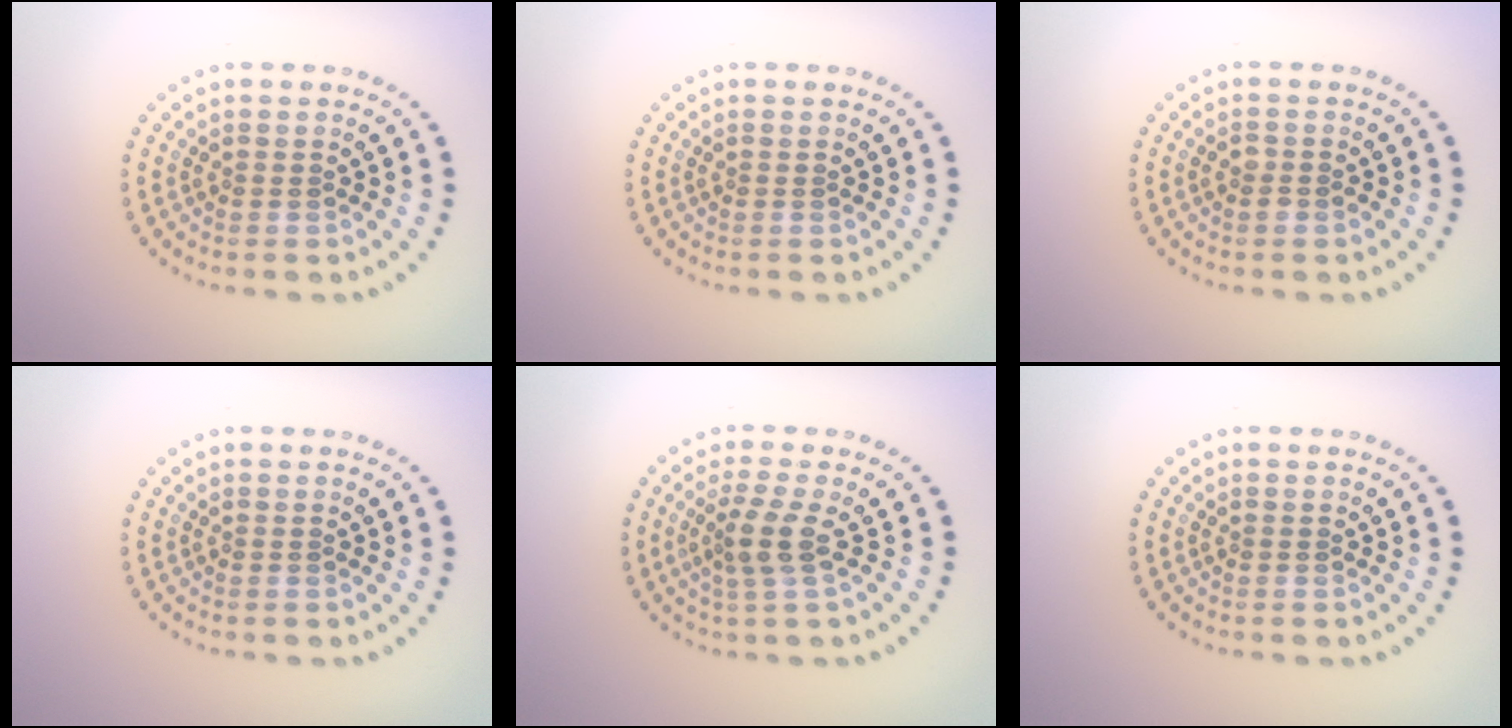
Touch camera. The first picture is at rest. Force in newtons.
{"total": 0.0}
{"total": 1.0, "press": 1.0, "slide": 0.2}
{"total": 0.0}
{"total": 2.6, "press": 2.1, "slide": 1.6}
{"total": 0.0}